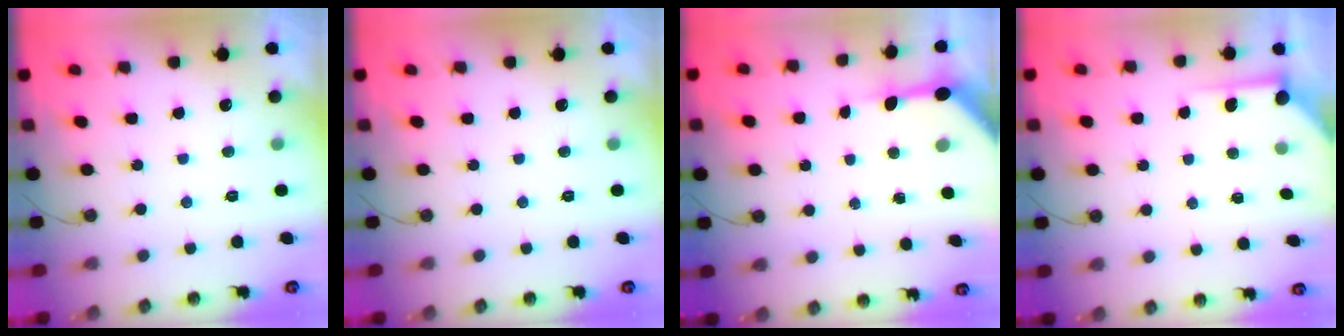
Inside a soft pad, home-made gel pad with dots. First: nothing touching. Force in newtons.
{"total": 0.0}
{"total": 7.6, "press": 7.5, "slide": 0.8}
{"total": 4.1, "press": 4.0, "slide": 0.5}